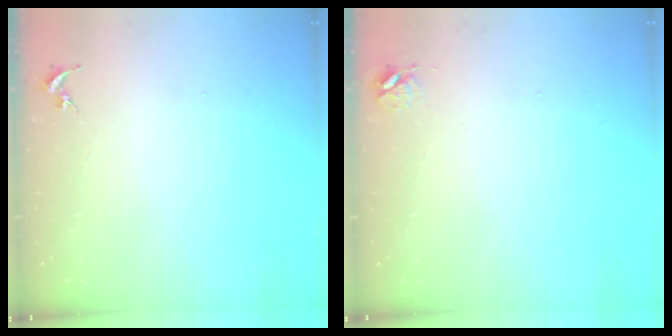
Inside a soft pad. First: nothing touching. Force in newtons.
{"total": 4.7, "press": 4.7, "slide": 0.6}